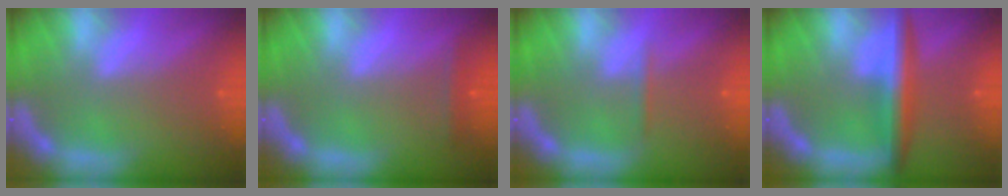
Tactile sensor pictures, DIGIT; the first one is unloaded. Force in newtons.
{"total": 1.4}
{"total": 0.9}
{"total": 5.0}